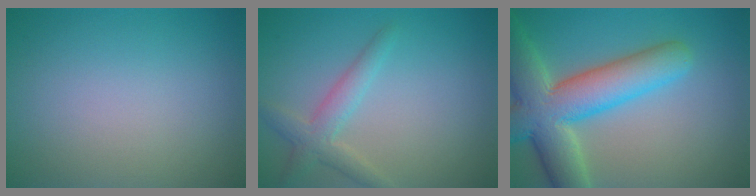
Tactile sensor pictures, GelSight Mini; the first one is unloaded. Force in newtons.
{"total": 2.8, "press": 2.8, "slide": 0.1}
{"total": 9.6, "press": 9.6, "slide": 0.7}